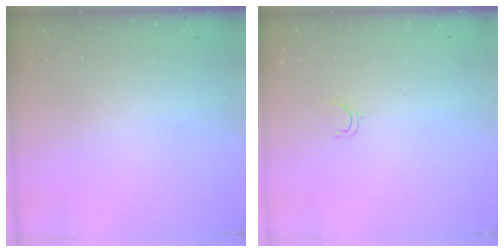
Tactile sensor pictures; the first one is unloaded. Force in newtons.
{"total": 3.3, "press": 3.2, "slide": 0.2}